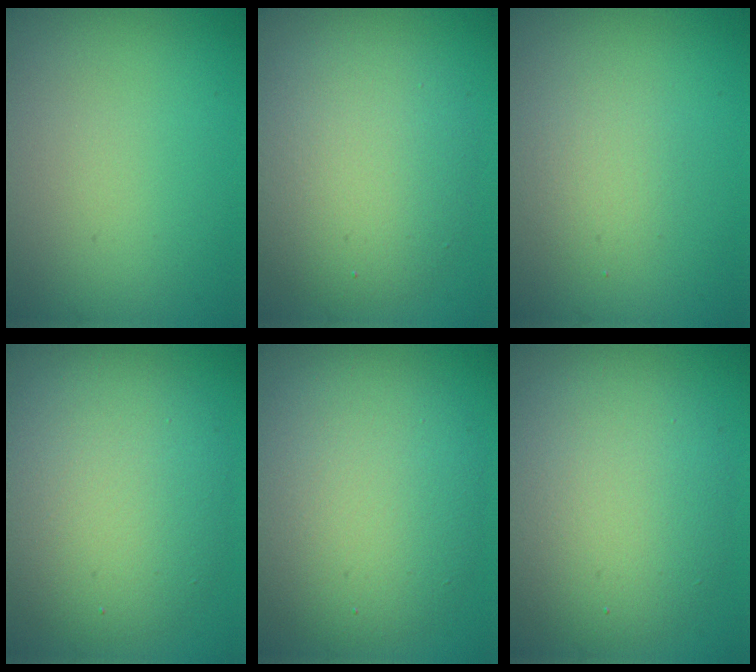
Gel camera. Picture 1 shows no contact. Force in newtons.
{"total": 6.5, "press": 6.4, "slide": 0.5}
{"total": 1.7, "press": 1.7, "slide": 0.0}
{"total": 8.1, "press": 8.1, "slide": 0.3}
{"total": 8.2, "press": 8.2, "slide": 0.8}
{"total": 7.6, "press": 7.5, "slide": 0.6}